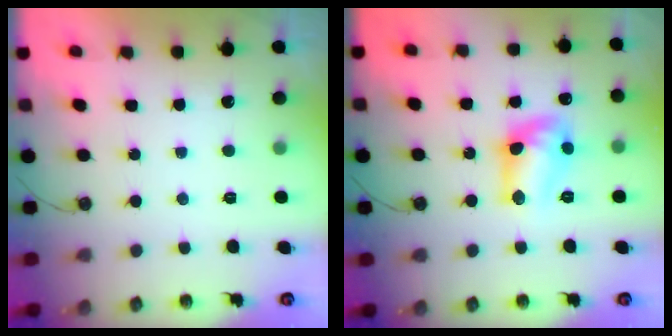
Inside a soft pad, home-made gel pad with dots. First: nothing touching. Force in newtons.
{"total": 11.6, "press": 11.6, "slide": 0.8}